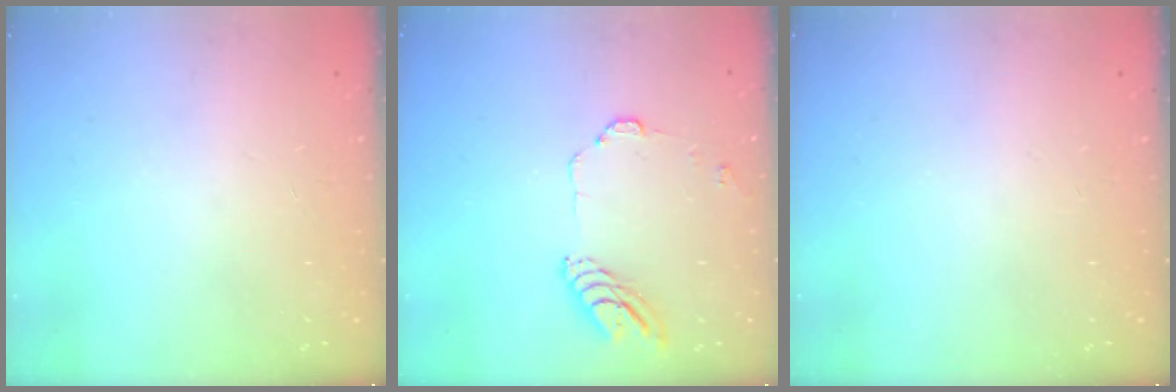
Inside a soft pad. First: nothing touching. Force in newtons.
{"total": 9.6, "press": 9.6, "slide": 0.3}
{"total": 0.0}